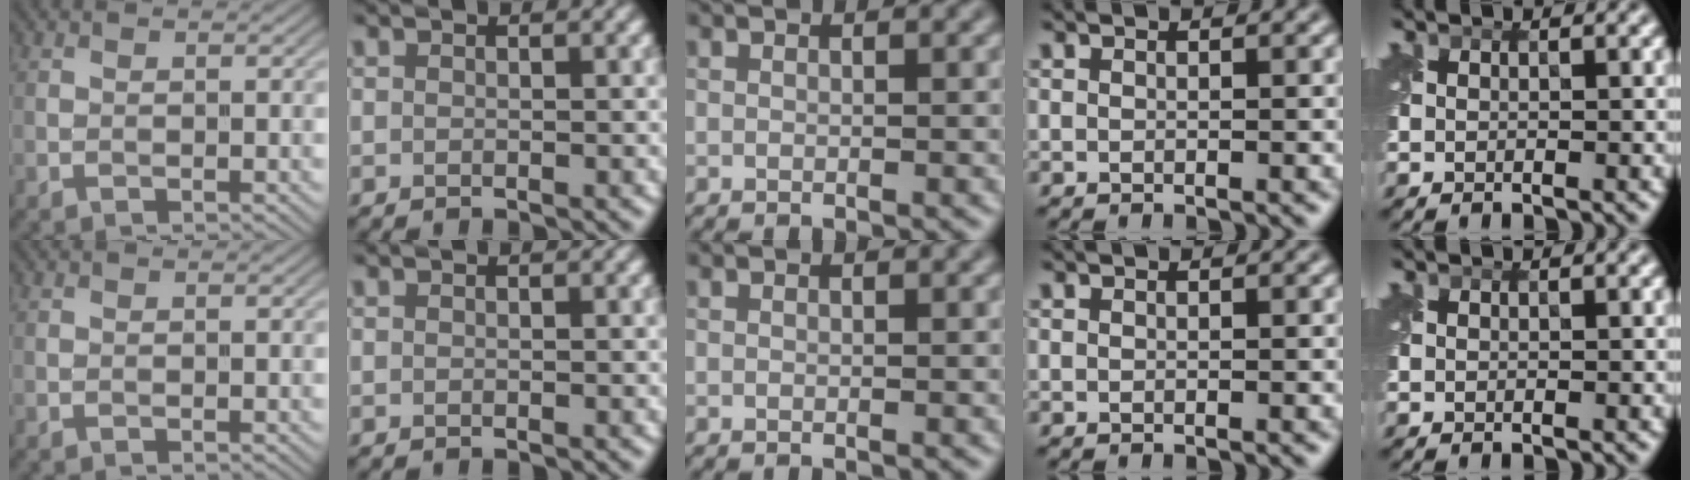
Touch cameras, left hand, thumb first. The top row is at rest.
{}